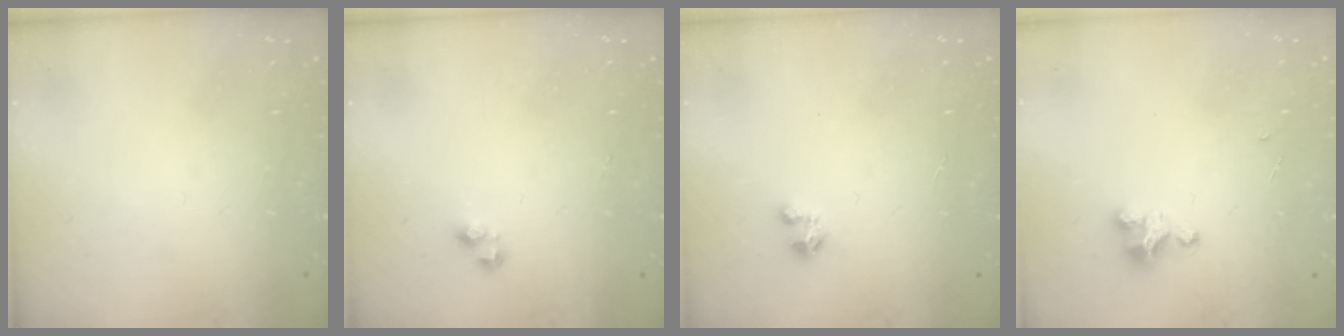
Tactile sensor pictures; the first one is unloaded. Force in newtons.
{"total": 2.0, "press": 2.0, "slide": 0.5}
{"total": 3.3, "press": 3.3, "slide": 0.2}
{"total": 2.9, "press": 2.9, "slide": 0.3}